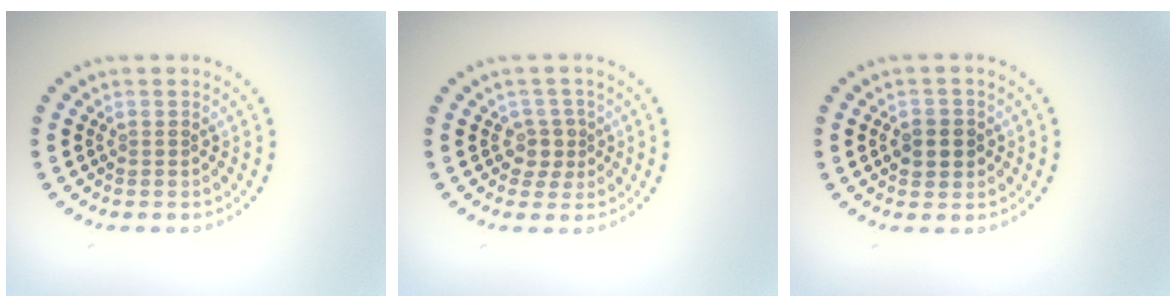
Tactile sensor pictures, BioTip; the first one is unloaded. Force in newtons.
{"total": 1.9, "press": 1.5, "slide": 1.2}
{"total": 2.3, "press": 2.3, "slide": 0.4}